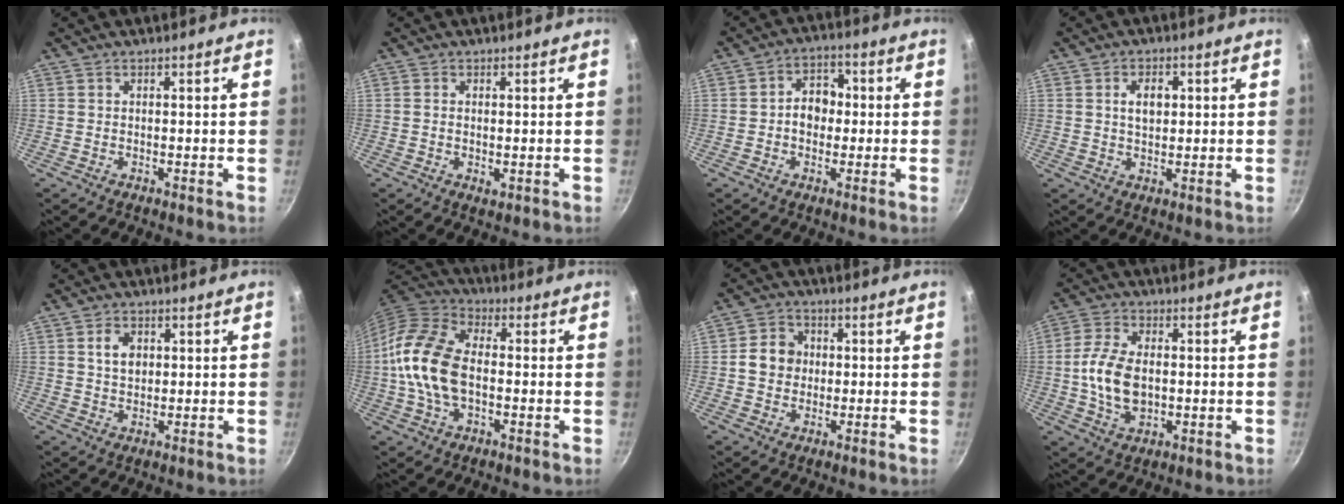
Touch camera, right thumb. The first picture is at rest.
{"total": 1.6, "force": [0.0, 0.8, 1.4], "torque": [-0.023, -0.004, 0.000]}
{"total": 6.6, "force": [-0.2, 5.3, 4.0], "torque": [-0.017, 0.020, -0.011]}
{"total": 4.3, "force": [0.9, 2.8, 3.1], "torque": [-0.037, 0.001, 0.016]}
{"total": 4.1, "force": [1.1, 3.0, 2.6], "torque": [-0.031, -0.002, 0.020]}
{"total": 15.2, "force": [-1.0, 9.2, 12.0], "torque": [-0.223, 0.029, -0.034]}
{"total": 6.4, "force": [0.2, 5.7, 3.0], "torque": [-0.025, 0.010, -0.008]}
{"total": 10.3, "force": [-0.3, 6.3, 8.1], "torque": [-0.150, 0.007, -0.008]}